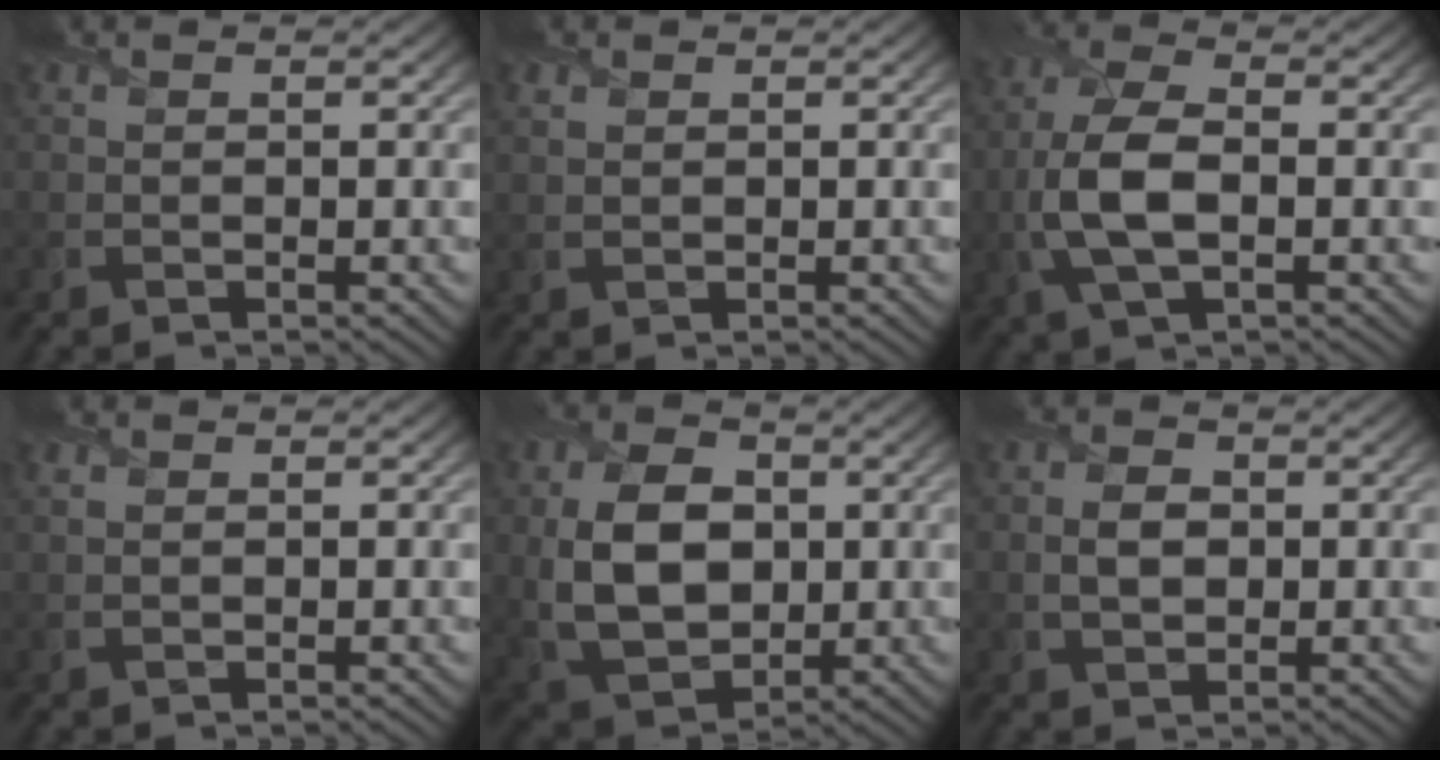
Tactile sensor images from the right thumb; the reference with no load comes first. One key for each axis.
{"total": 1.3, "fx": 0.7, "fy": 0.8, "fz": 0.7, "tx": -0.019, "ty": 0.000, "tz": 0.017}
{"total": 8.2, "fx": -1.4, "fy": 4.0, "fz": 7.0, "tx": -0.169, "ty": 0.004, "tz": -0.033}
{"total": 1.1, "fx": 0.5, "fy": 0.6, "fz": 0.8, "tx": -0.023, "ty": 0.002, "tz": 0.012}
{"total": 10.7, "fx": 0.6, "fy": 7.4, "fz": 7.8, "tx": -0.177, "ty": -0.004, "tz": 0.010}
{"total": 3.3, "fx": 0.1, "fy": 2.3, "fz": 2.4, "tx": -0.054, "ty": 0.000, "tz": 0.001}